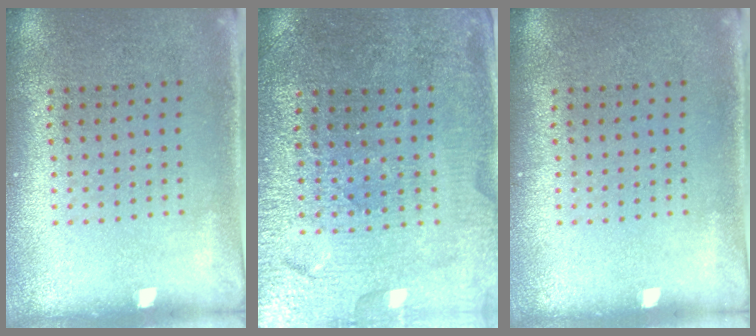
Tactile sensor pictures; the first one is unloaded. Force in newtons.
{"total": 3.2, "press": 3.2, "slide": 0.1}
{"total": 0.0}